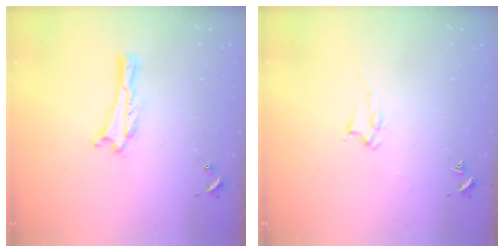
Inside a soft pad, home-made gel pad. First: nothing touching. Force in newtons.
{"total": 2.0, "press": 2.0, "slide": 0.2}